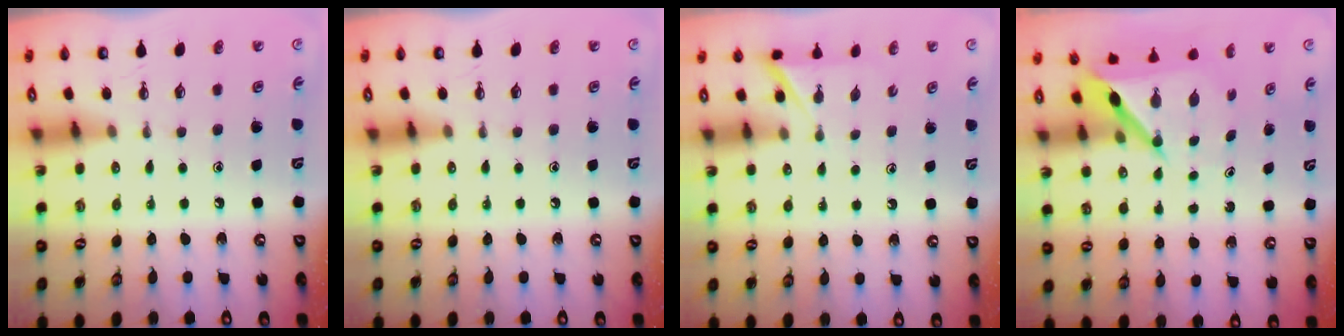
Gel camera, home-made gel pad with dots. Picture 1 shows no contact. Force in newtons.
{"total": 0.0}
{"total": 3.2, "press": 3.2, "slide": 0.3}
{"total": 5.6, "press": 5.6, "slide": 0.4}